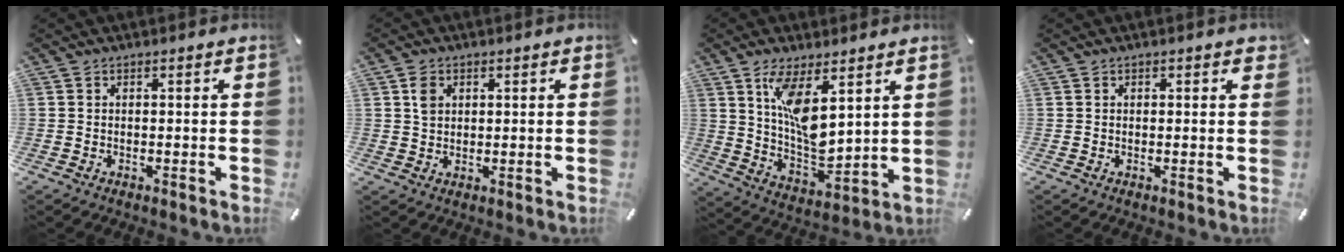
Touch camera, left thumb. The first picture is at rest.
{"total": 3.2, "force": [1.1, 2.7, 1.3], "torque": [-0.016, 0.001, 0.016]}
{"total": 11.8, "force": [5.8, 5.2, 8.9], "torque": [-0.162, -0.034, 0.104]}
{"total": 0.7, "force": [0.4, 0.5, 0.4], "torque": [0.000, 0.000, 0.005]}